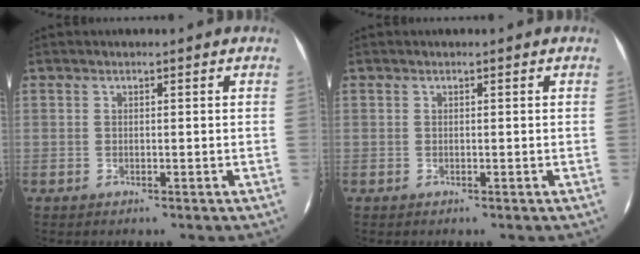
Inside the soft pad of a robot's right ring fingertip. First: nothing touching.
{"total": 0.0}